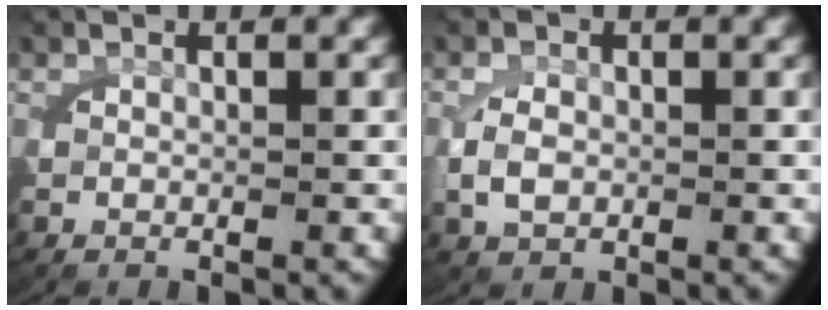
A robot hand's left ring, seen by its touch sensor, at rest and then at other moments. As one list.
[{"total": 1.8, "force": [-0.1, 1.3, 1.2], "torque": [-0.035, -0.006, 0.006]}]